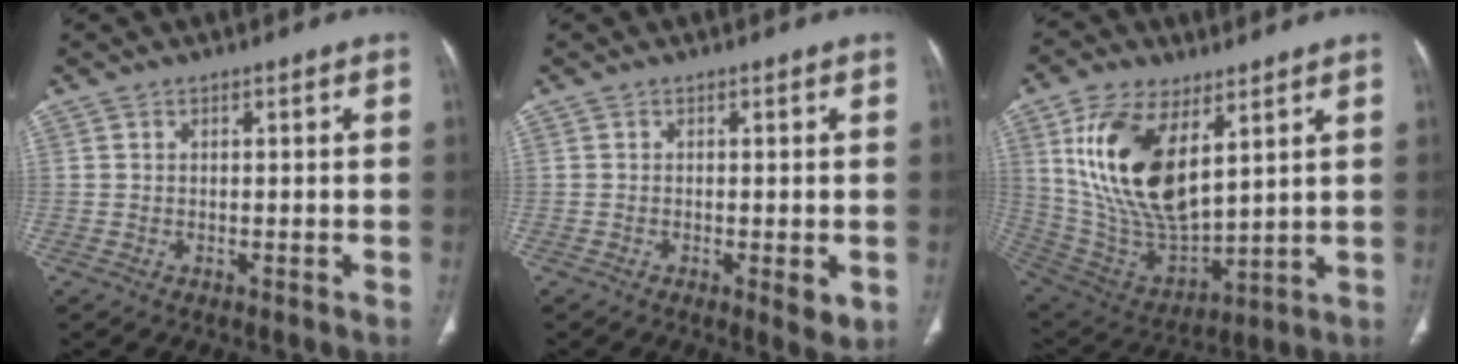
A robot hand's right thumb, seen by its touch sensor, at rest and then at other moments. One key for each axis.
{"total": 3.2, "fx": -0.8, "fy": 1.1, "fz": 3.0, "tx": -0.042, "ty": -0.009, "tz": -0.012}
{"total": 20.2, "fx": 7.5, "fy": 10.2, "fz": 15.8, "tx": -0.283, "ty": -0.032, "tz": 0.154}